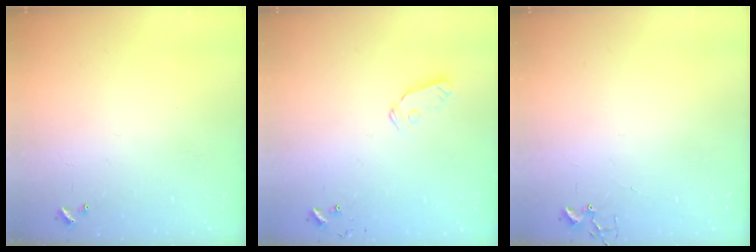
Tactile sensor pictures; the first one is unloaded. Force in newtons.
{"total": 6.5, "press": 6.5, "slide": 0.4}
{"total": 2.4, "press": 2.4, "slide": 0.3}